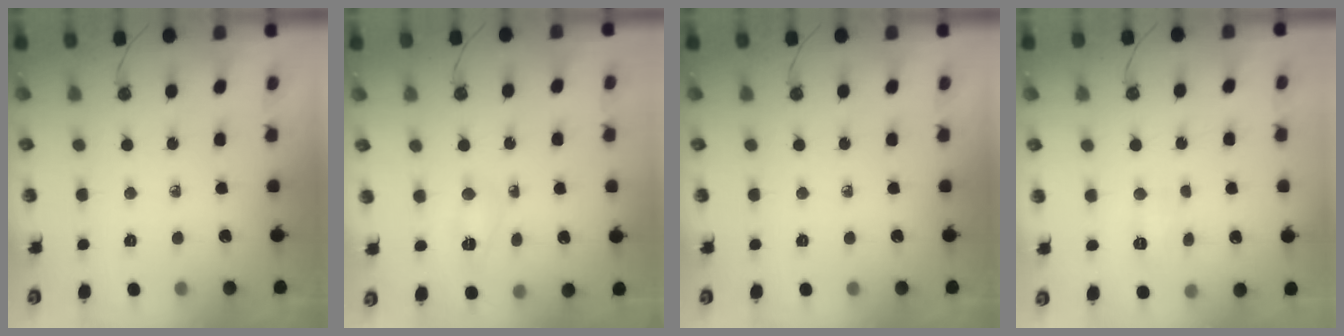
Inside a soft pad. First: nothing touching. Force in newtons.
{"total": 3.8, "press": 3.7, "slide": 0.7}
{"total": 0.0}
{"total": 4.3, "press": 4.2, "slide": 0.6}